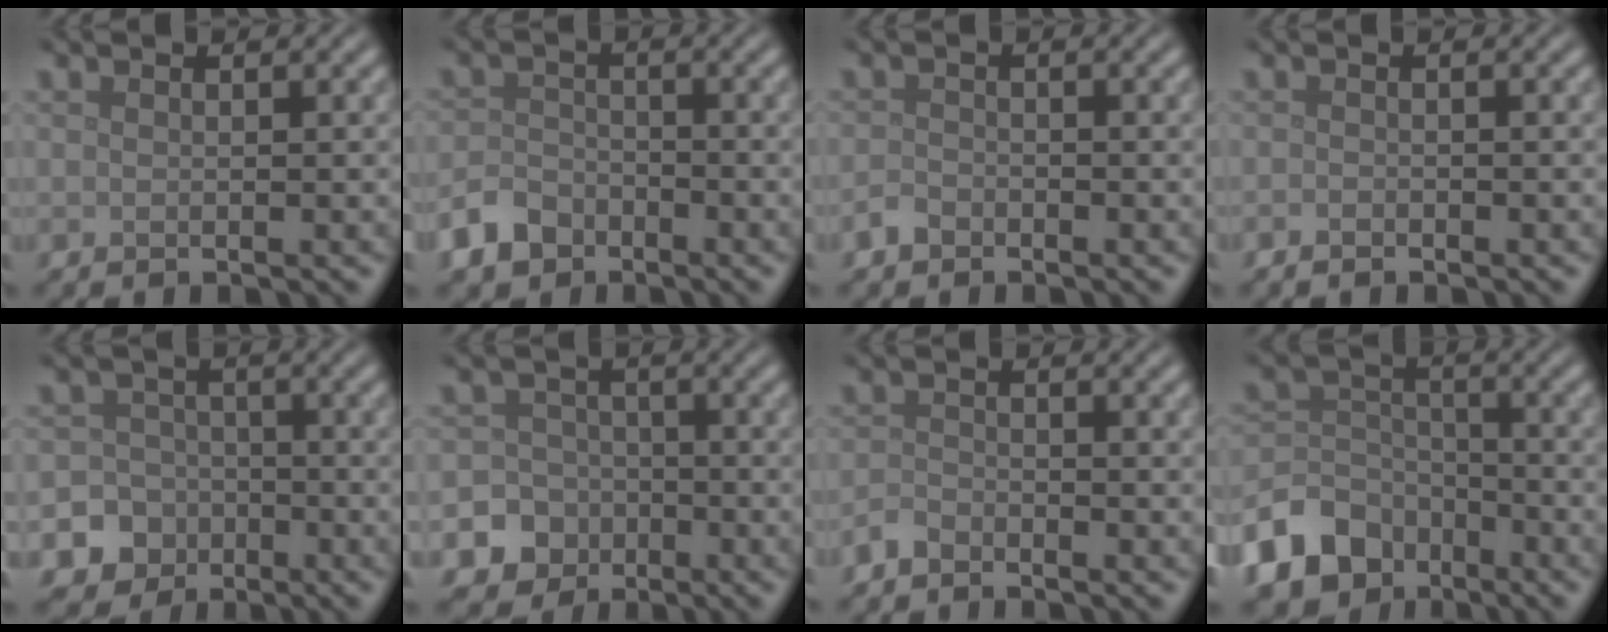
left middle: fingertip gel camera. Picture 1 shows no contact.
{"total": 3.5, "force": [-2.4, 2.3, 1.1], "torque": [-0.023, 0.001, -0.053]}
{"total": 1.3, "force": [-1.0, 0.7, 0.3], "torque": [-0.004, 0.002, -0.023]}
{"total": 0.5, "force": [-0.4, 0.2, 0.2], "torque": [-0.003, -0.002, -0.009]}
{"total": 7.7, "force": [-3.9, 6.6, 0.9], "torque": [0.000, -0.024, -0.084]}
{"total": 7.9, "force": [-3.8, 6.9, 1.0], "torque": [-0.006, -0.025, -0.083]}
{"total": 1.4, "force": [-1.2, 0.6, 0.4], "torque": [-0.006, 0.003, -0.030]}
{"total": 8.0, "force": [-5.1, 5.8, 2.2], "torque": [-0.044, -0.003, -0.108]}